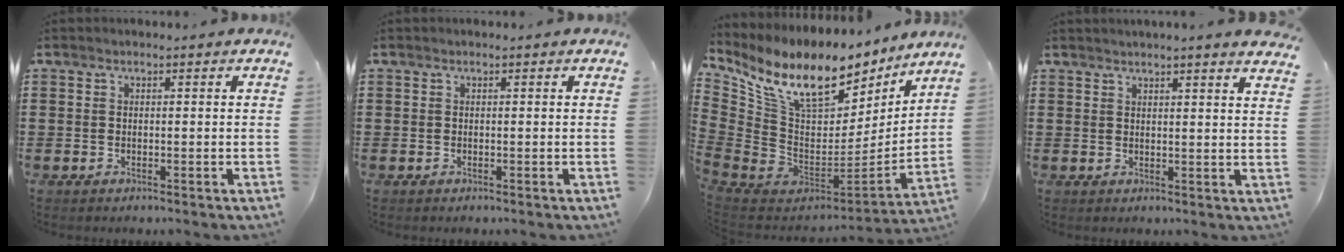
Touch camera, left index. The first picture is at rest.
{"total": 0.0}
{"total": 14.1, "force": [9.0, 6.7, 8.5], "torque": [-0.188, -0.061, 0.158]}
{"total": 2.4, "force": [2.3, -0.7, 0.5], "torque": [-0.015, -0.006, 0.043]}